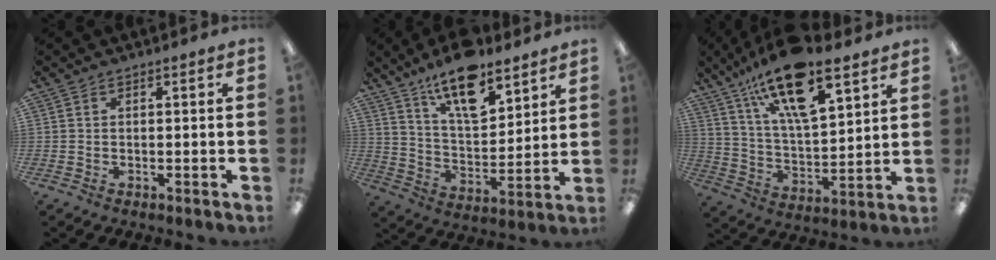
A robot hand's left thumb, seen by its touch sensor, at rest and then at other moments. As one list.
[{"total": 15.9, "force": [11.6, 6.2, 8.9], "torque": [-0.147, -0.062, 0.199]}, {"total": 19.8, "force": [13.6, 6.7, 12.7], "torque": [-0.222, -0.066, 0.230]}]